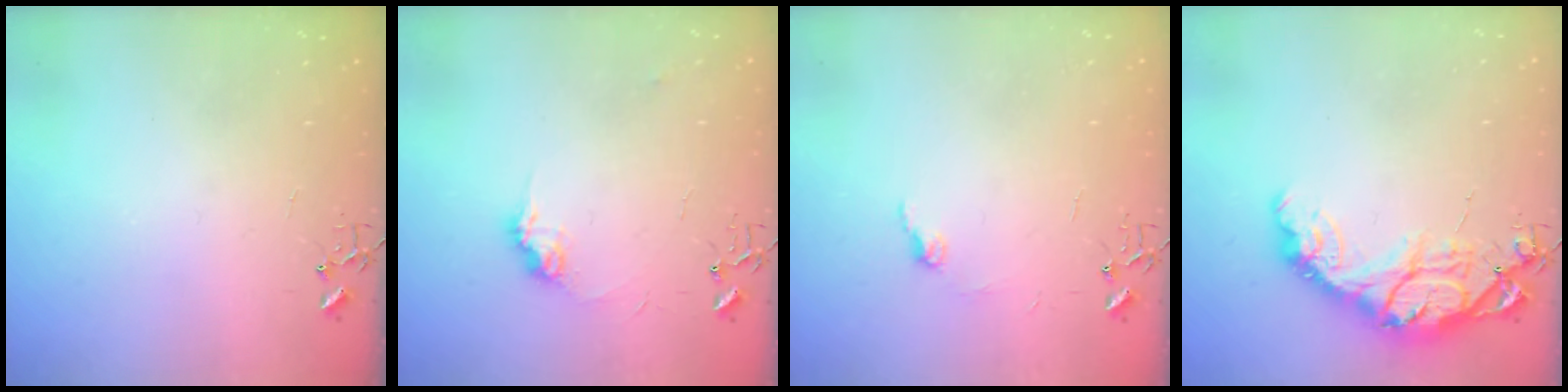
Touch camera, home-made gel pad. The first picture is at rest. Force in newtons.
{"total": 8.9, "press": 8.9, "slide": 0.5}
{"total": 6.6, "press": 6.6, "slide": 0.7}
{"total": 14.8, "press": 14.8, "slide": 1.2}